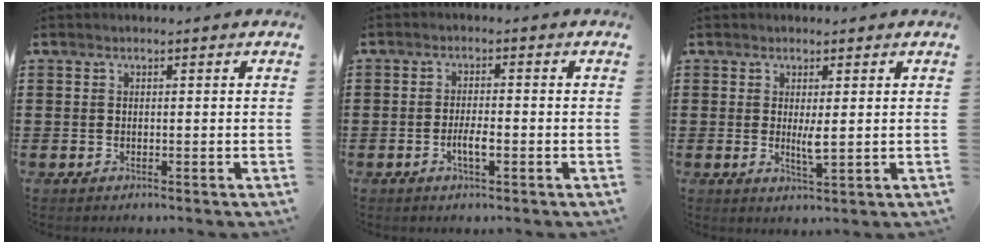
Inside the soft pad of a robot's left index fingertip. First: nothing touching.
{"total": 3.0, "force": [-1.0, 0.8, 2.7], "torque": [-0.054, 0.000, -0.020]}
{"total": 3.0, "force": [0.5, 0.4, 2.9], "torque": [-0.049, -0.006, 0.007]}